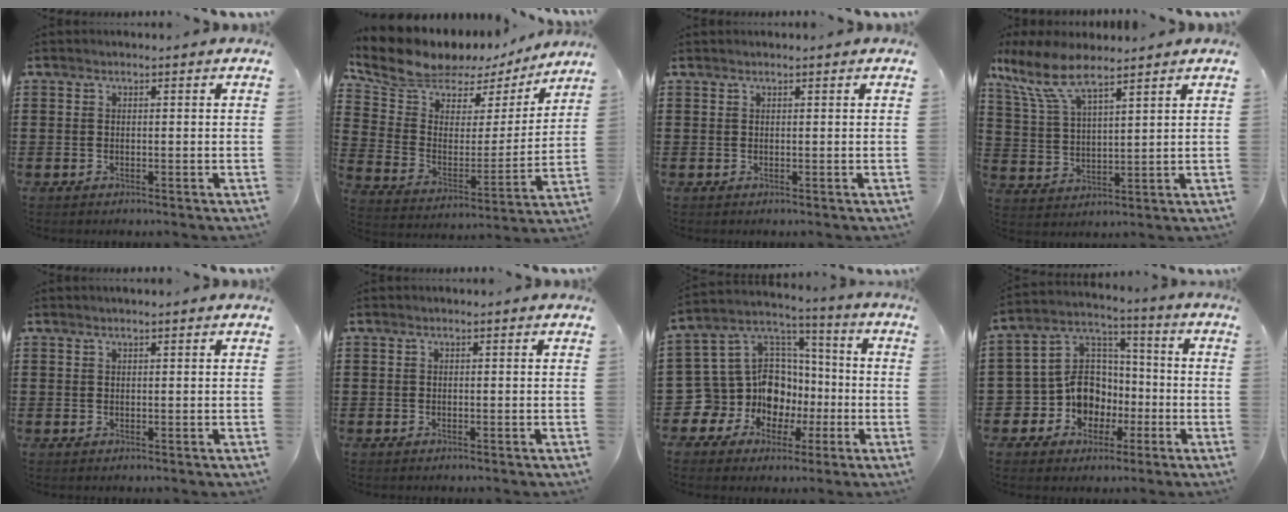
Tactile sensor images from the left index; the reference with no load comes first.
{"total": 8.0, "force": [6.5, 4.1, 2.1], "torque": [-0.084, -0.037, 0.114]}
{"total": 0.0}
{"total": 8.7, "force": [6.9, 2.1, 5.0], "torque": [-0.127, -0.020, 0.124]}
{"total": 0.5, "force": [0.4, 0.0, 0.3], "torque": [-0.007, 0.000, 0.008]}
{"total": 0.0}
{"total": 12.6, "force": [-2.7, 11.6, 3.9], "torque": [-0.132, -0.022, -0.038]}
{"total": 10.2, "force": [-3.1, 9.0, 3.6], "torque": [-0.112, 0.009, -0.056]}